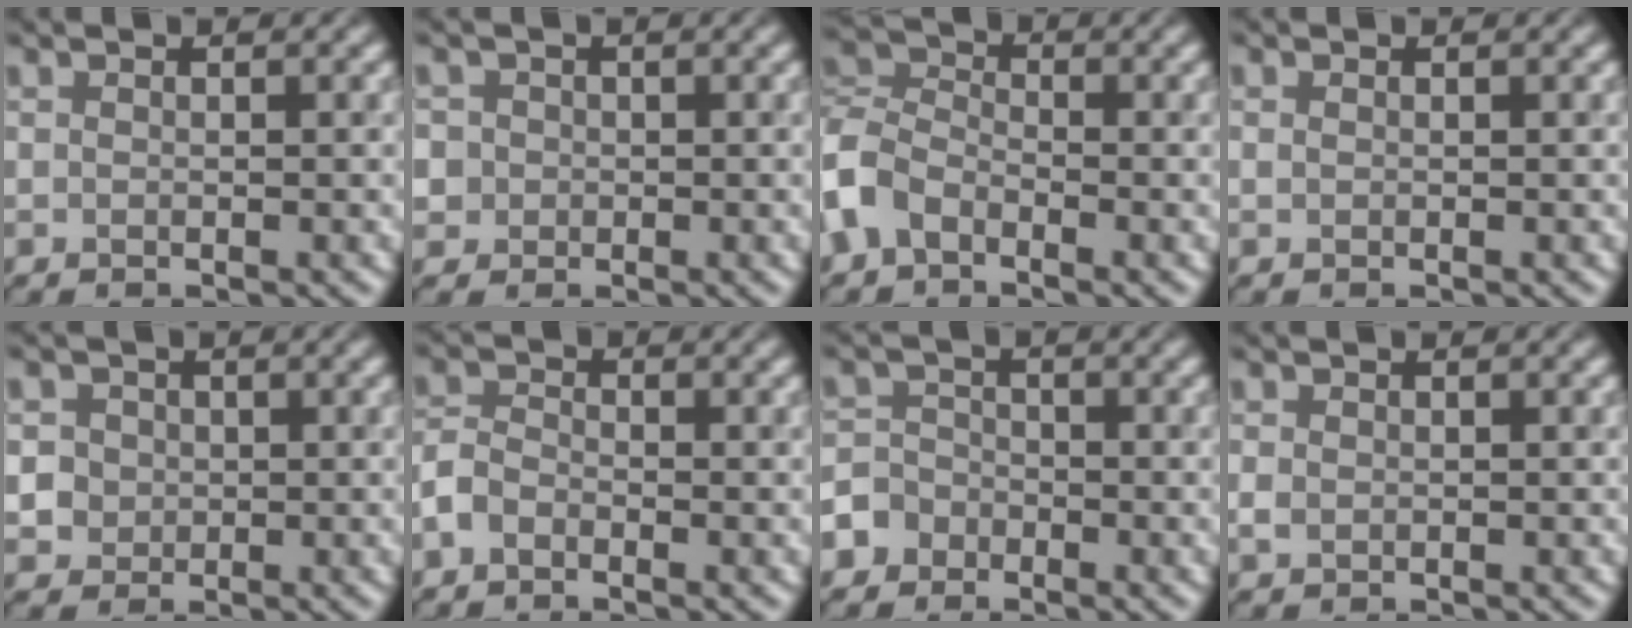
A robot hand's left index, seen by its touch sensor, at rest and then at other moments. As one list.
[{"total": 1.8, "force": [-0.3, 1.8, -0.1], "torque": [0.018, 0.007, -0.009]}, {"total": 4.0, "force": [-2.7, 2.6, 1.5], "torque": [-0.032, 0.004, -0.069]}, {"total": 0.0}, {"total": 3.0, "force": [-0.3, 3.0, 0.3], "torque": [0.011, 0.016, -0.006]}, {"total": 1.9, "force": [-1.6, 0.9, 0.4], "torque": [-0.007, 0.004, -0.039]}, {"total": 3.5, "force": [-2.7, 2.3, -0.3], "torque": [0.030, -0.004, -0.054]}, {"total": 0.8, "force": [-0.1, 0.7, 0.3], "torque": [-0.005, 0.003, -0.001]}]